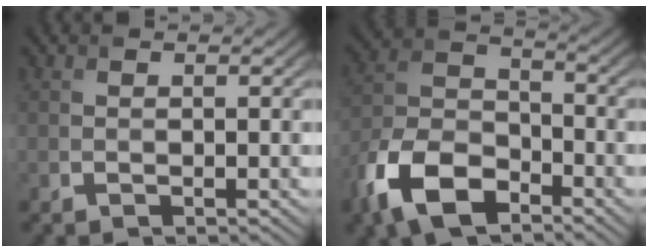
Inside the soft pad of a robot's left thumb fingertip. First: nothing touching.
{"total": 11.6, "force": [-7.1, 6.1, 6.9], "torque": [-0.153, -0.011, -0.154]}